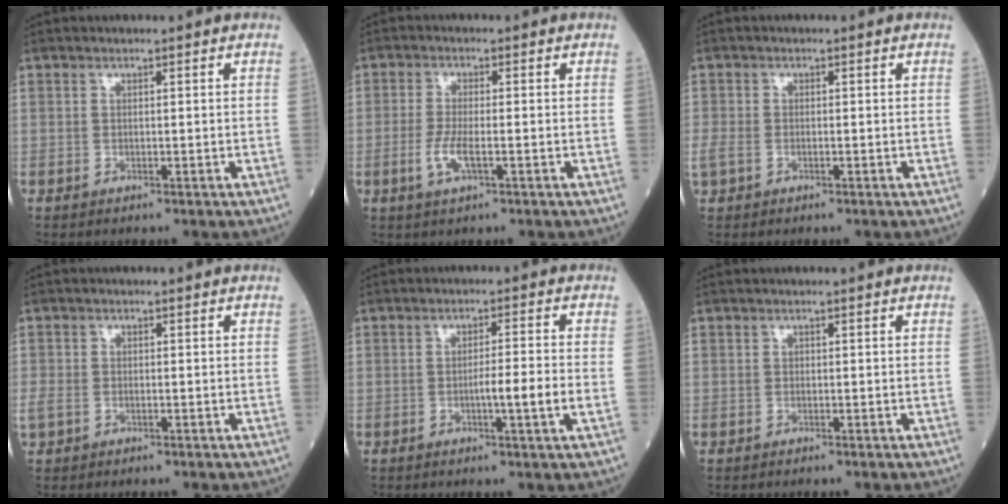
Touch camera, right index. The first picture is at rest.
{"total": 3.8, "force": [-1.2, 0.6, 3.5], "torque": [-0.080, -0.005, -0.024]}
{"total": 3.1, "force": [-1.1, 2.0, 2.1], "torque": [-0.067, 0.002, -0.016]}
{"total": 2.6, "force": [-1.0, 1.8, 1.6], "torque": [-0.054, 0.001, -0.015]}
{"total": 4.5, "force": [-1.1, -0.6, 4.3], "torque": [-0.066, -0.002, -0.017]}
{"total": 0.0}